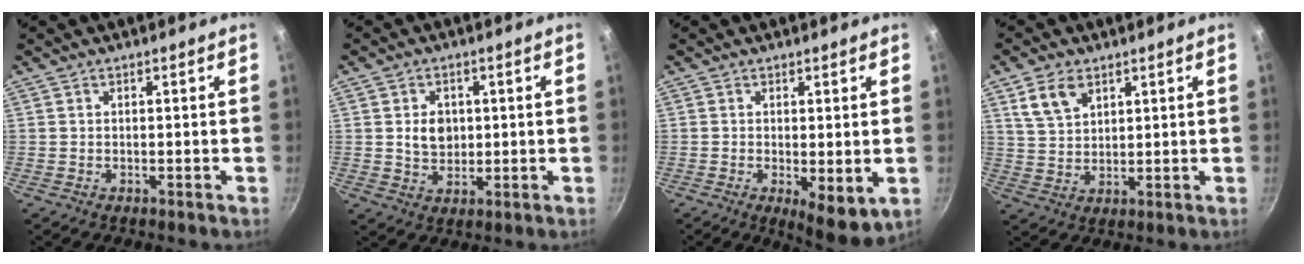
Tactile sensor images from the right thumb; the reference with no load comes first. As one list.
[{"total": 5.5, "force": [0.7, 4.3, 3.3], "torque": [-0.034, -0.006, 0.014]}, {"total": 6.9, "force": [-1.0, 2.4, 6.4], "torque": [-0.082, -0.018, -0.005]}, {"total": 6.7, "force": [3.7, 4.2, 3.7], "torque": [-0.057, -0.011, 0.076]}]